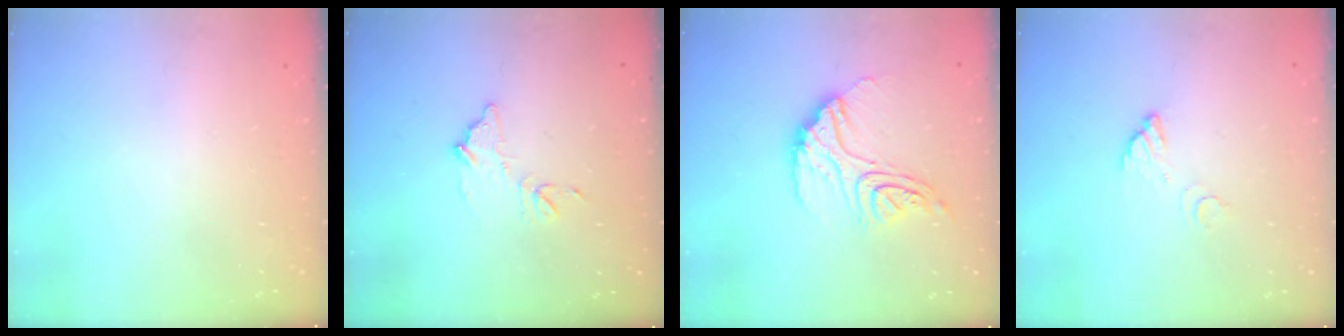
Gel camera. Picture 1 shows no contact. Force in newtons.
{"total": 9.4, "press": 9.4, "slide": 0.5}
{"total": 14.0, "press": 14.0, "slide": 0.8}
{"total": 3.5, "press": 3.5, "slide": 0.3}